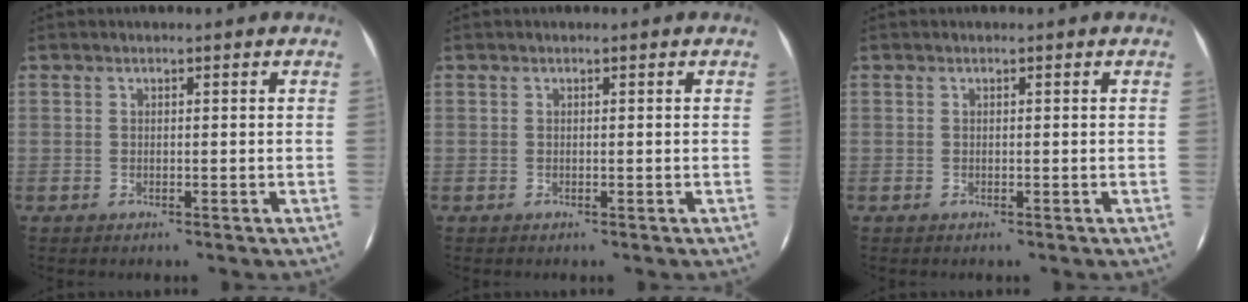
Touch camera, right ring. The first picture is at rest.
{"total": 0.0}
{"total": 0.0}